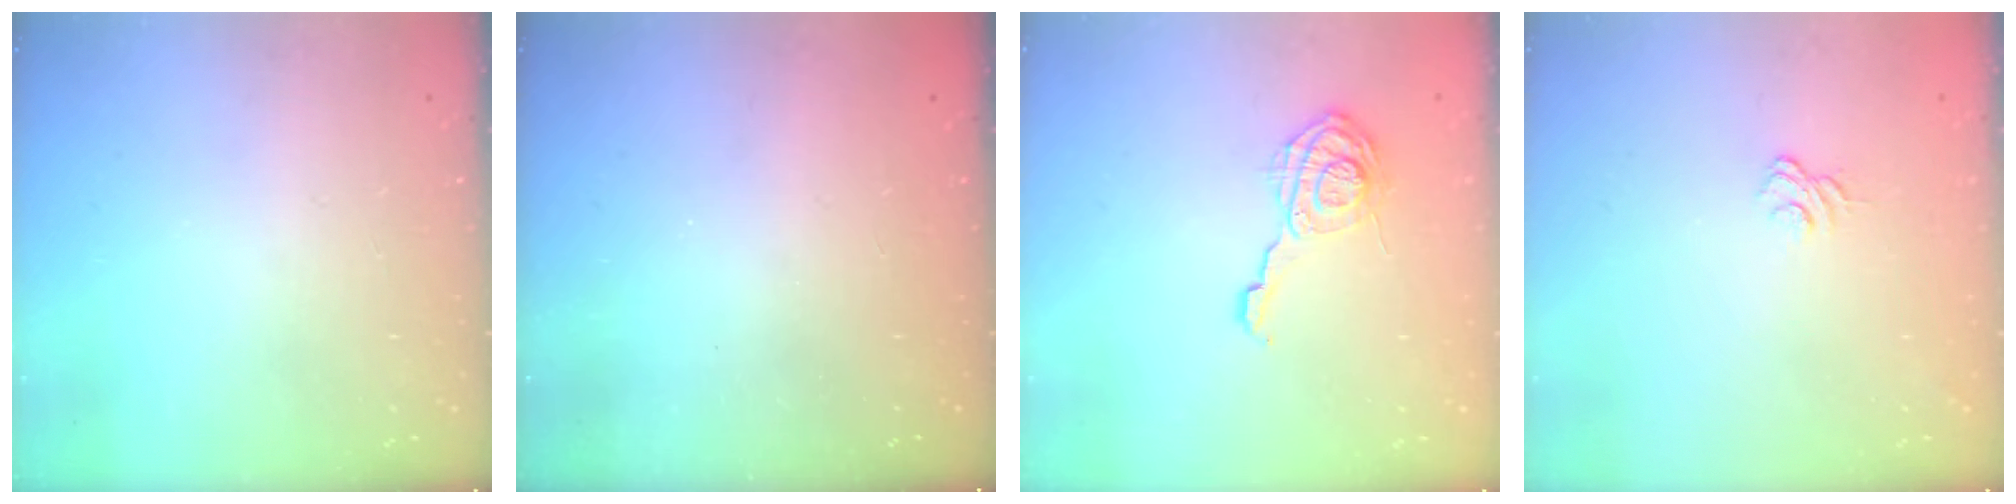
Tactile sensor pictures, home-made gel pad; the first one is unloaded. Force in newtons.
{"total": 2.5, "press": 2.4, "slide": 0.7}
{"total": 11.7, "press": 11.7, "slide": 0.5}
{"total": 3.4, "press": 3.2, "slide": 1.1}